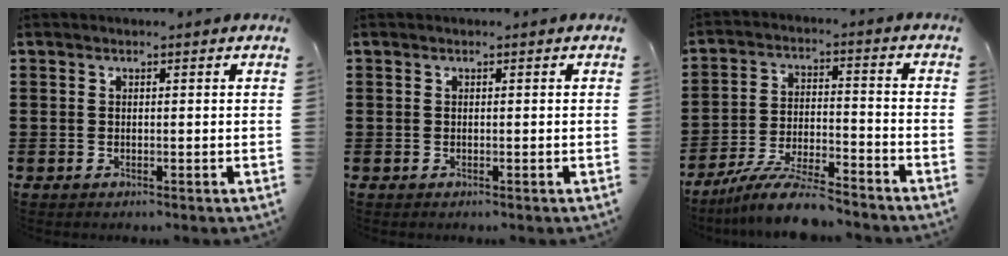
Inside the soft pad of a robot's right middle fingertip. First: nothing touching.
{"total": 0.0}
{"total": 9.2, "force": [-8.1, 1.0, 4.1], "torque": [-0.079, 0.012, -0.156]}